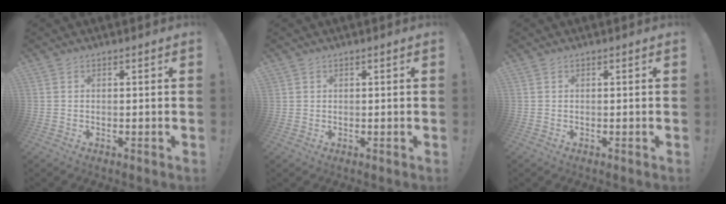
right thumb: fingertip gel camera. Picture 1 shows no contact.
{"total": 0.9, "force": [0.4, 0.8, 0.0], "torque": [0.008, -0.004, 0.007]}
{"total": 0.0}